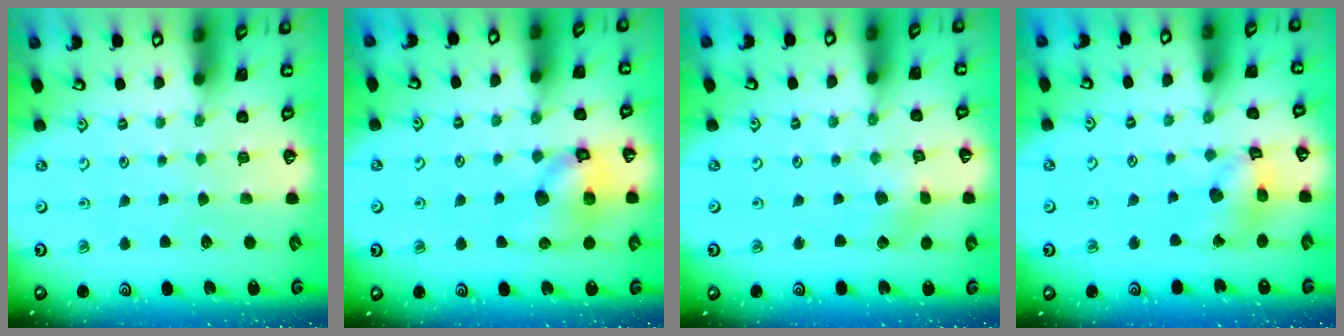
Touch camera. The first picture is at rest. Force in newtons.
{"total": 11.4, "press": 11.3, "slide": 1.7}
{"total": 2.8, "press": 2.8, "slide": 0.1}
{"total": 13.2, "press": 13.1, "slide": 1.6}